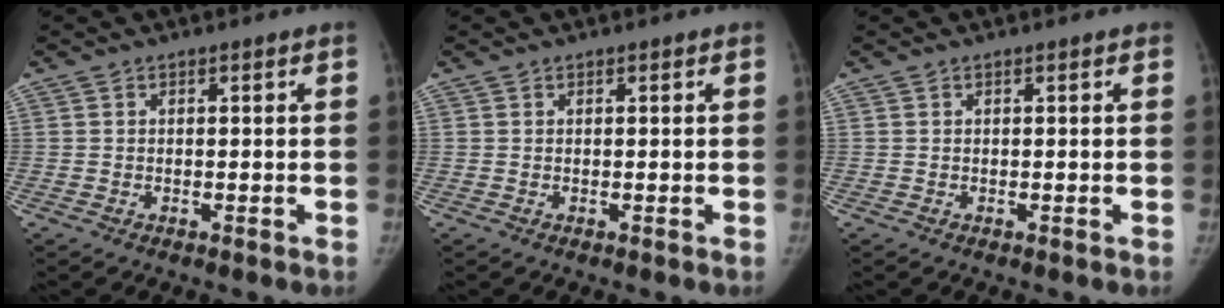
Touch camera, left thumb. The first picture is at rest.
{"total": 0.0}
{"total": 0.0}